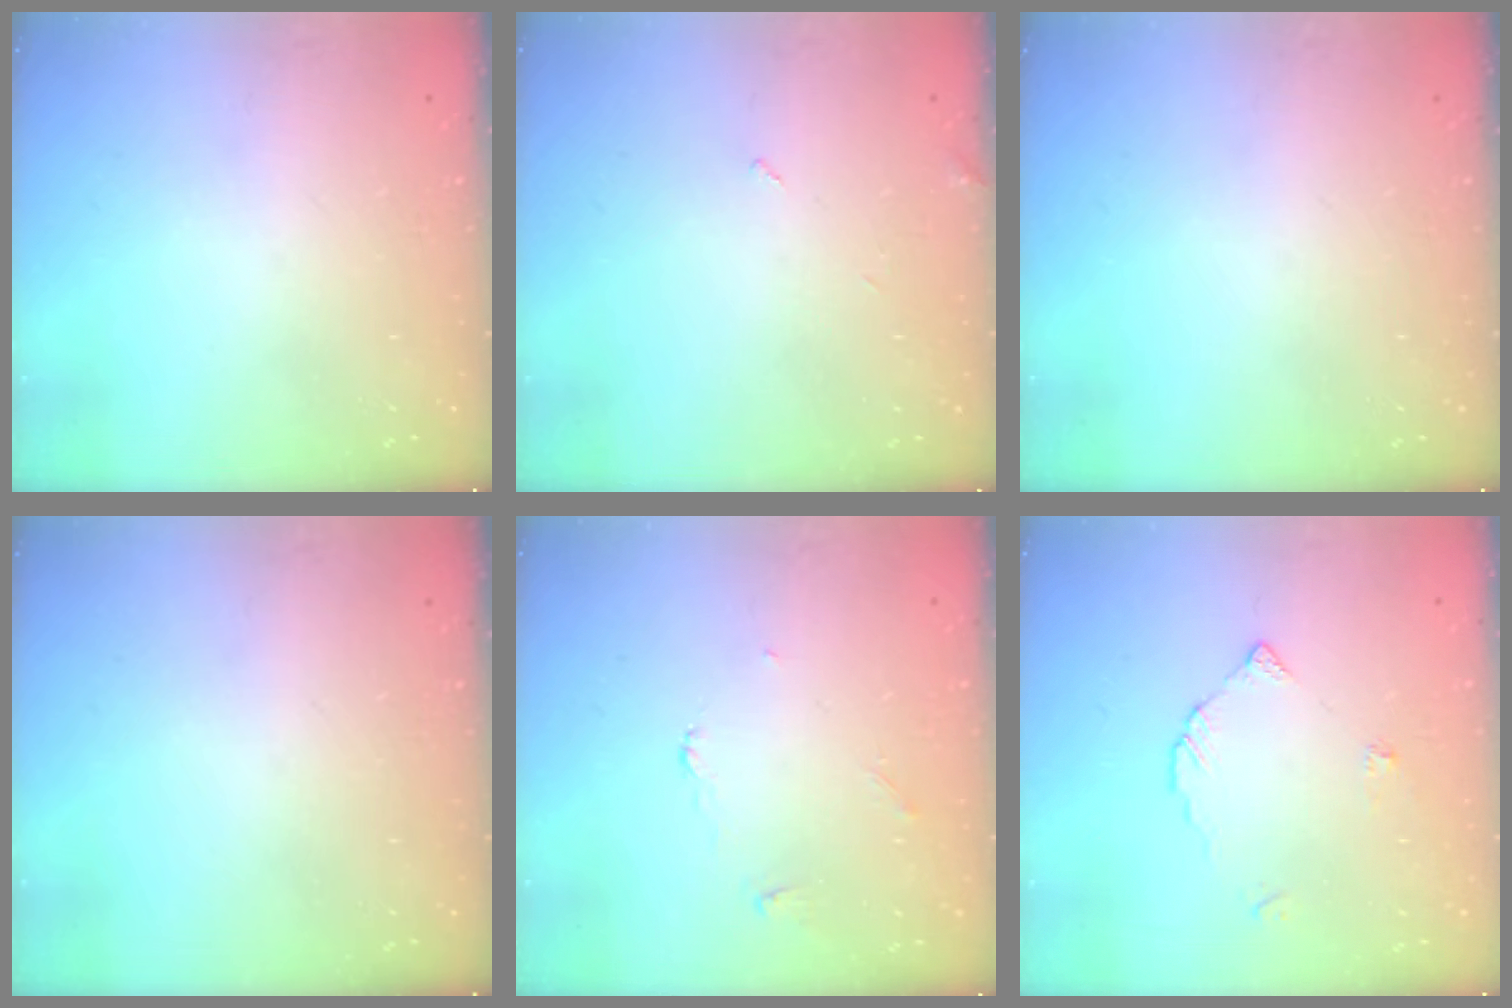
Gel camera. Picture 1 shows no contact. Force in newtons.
{"total": 2.2, "press": 2.2, "slide": 0.3}
{"total": 0.0}
{"total": 0.0}
{"total": 2.7, "press": 2.7, "slide": 0.3}
{"total": 3.3, "press": 3.3, "slide": 0.4}